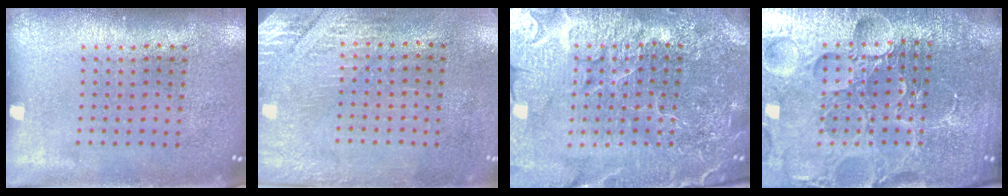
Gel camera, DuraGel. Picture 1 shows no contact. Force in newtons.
{"total": 2.9, "press": 2.5, "slide": 1.5}
{"total": 5.9, "press": 5.3, "slide": 2.6}
{"total": 6.7, "press": 5.9, "slide": 3.2}